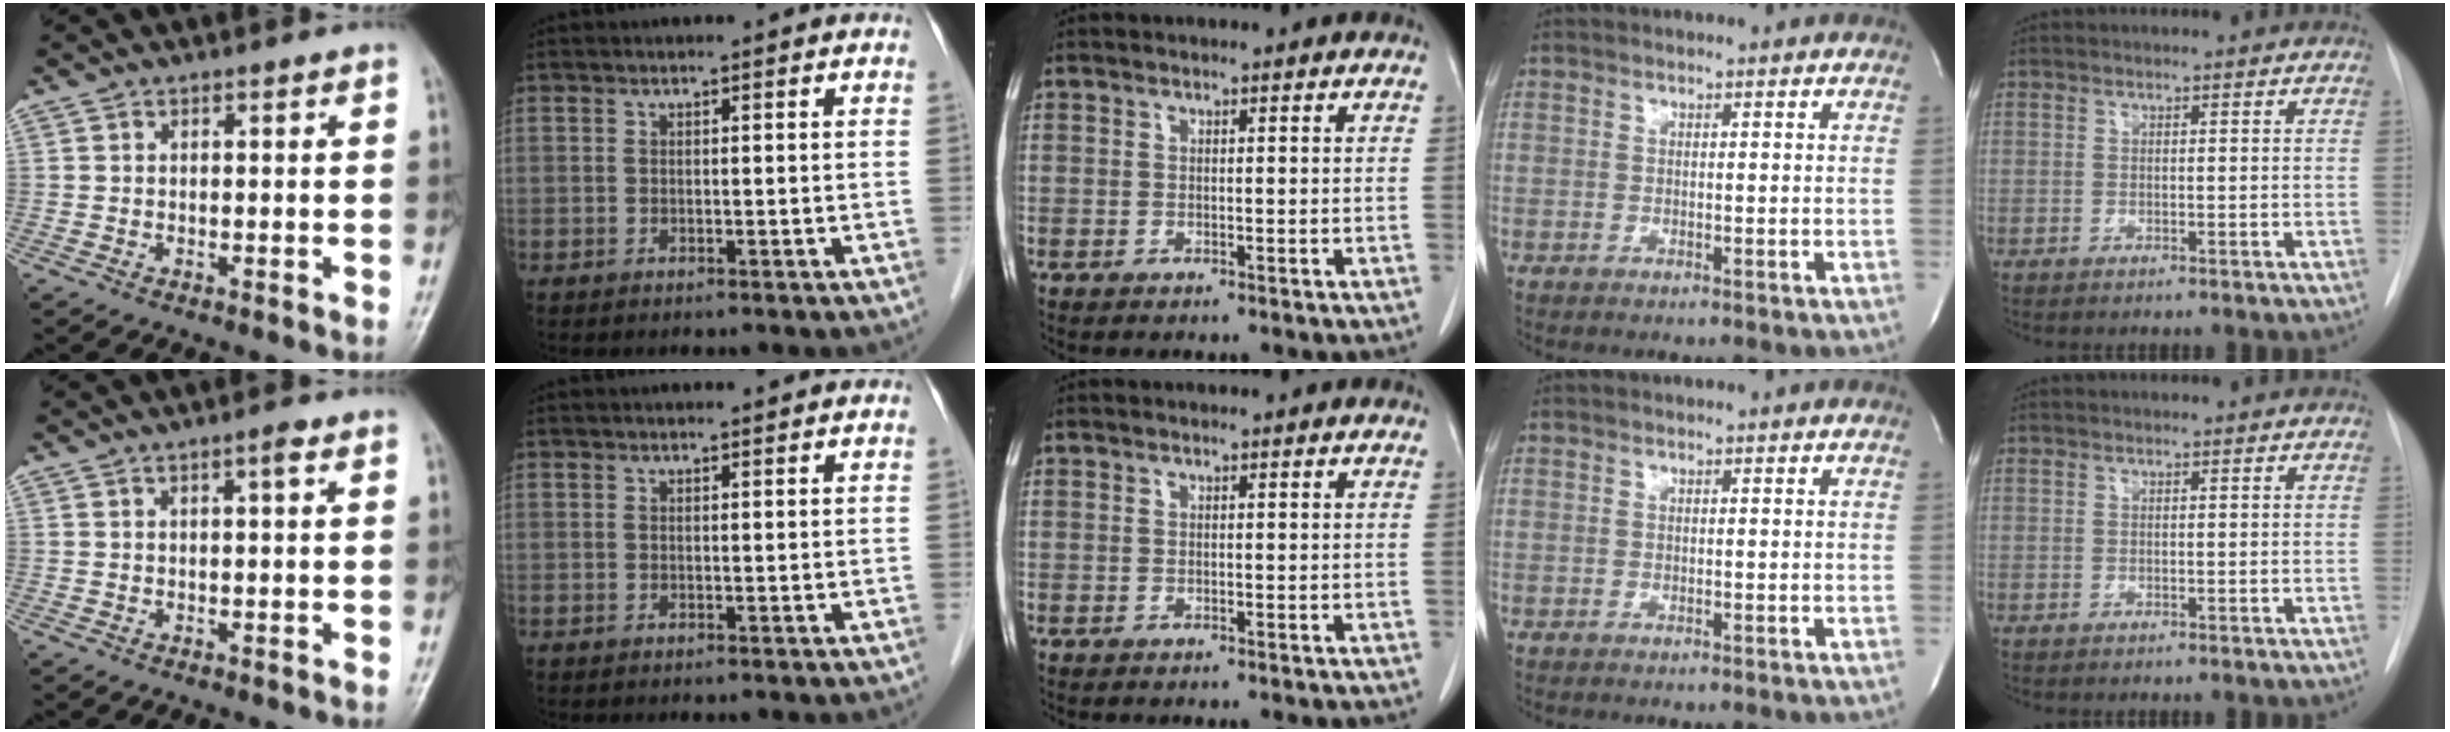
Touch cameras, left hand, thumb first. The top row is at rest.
{"thumb": {"total": 2.2, "force": [0.9, 0.9, 1.8], "torque": [-0.022, 0.002, 0.010]}, "index": {"total": 0.8, "force": [0.8, 0.0, 0.3], "torque": [-0.007, 0.004, 0.013]}}